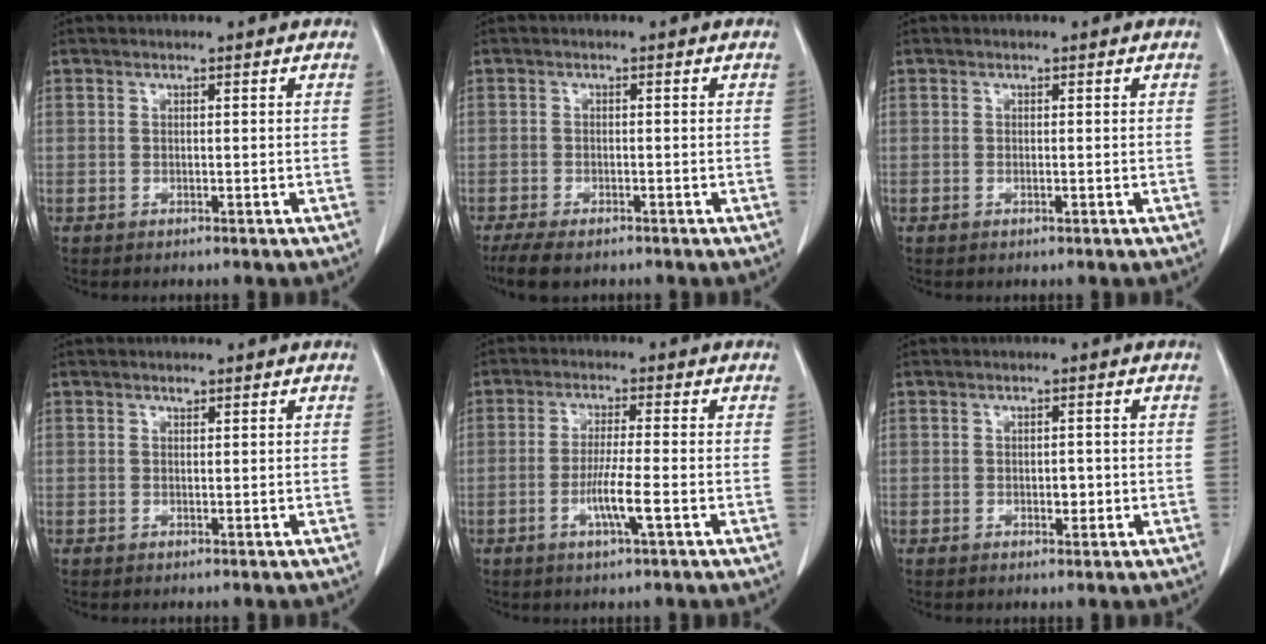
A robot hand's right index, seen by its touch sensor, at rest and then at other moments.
{"total": 5.8, "force": [-4.2, 2.2, 3.4], "torque": [-0.062, -0.012, -0.066]}
{"total": 0.7, "force": [-0.2, 0.3, 0.6], "torque": [-0.015, -0.002, -0.002]}
{"total": 0.7, "force": [0.5, 0.4, 0.3], "torque": [-0.006, 0.000, 0.010]}
{"total": 5.9, "force": [-2.1, 0.0, 5.5], "torque": [-0.103, -0.008, -0.038]}
{"total": 2.2, "force": [-0.4, 1.2, 1.7], "torque": [-0.027, 0.001, -0.002]}